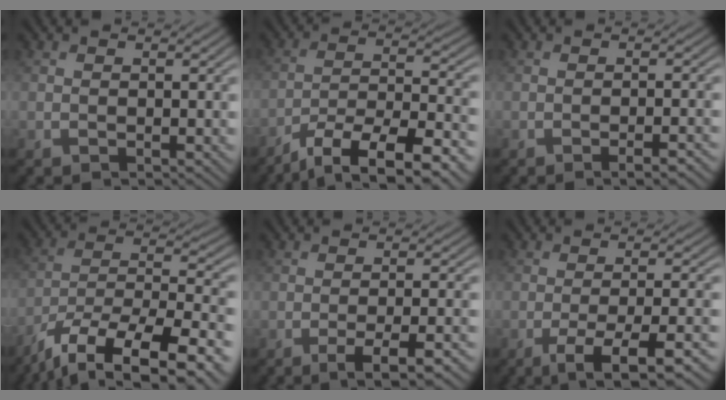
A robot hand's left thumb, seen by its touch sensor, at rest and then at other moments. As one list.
[{"total": 11.9, "force": [-8.3, 3.3, 7.8], "torque": [-0.145, -0.011, -0.131]}, {"total": 2.7, "force": [-1.7, 0.4, 2.1], "torque": [-0.028, 0.009, -0.032]}, {"total": 16.0, "force": [-10.7, 5.7, 10.4], "torque": [-0.179, -0.031, -0.163]}, {"total": 5.5, "force": [-2.9, 0.8, 4.5], "torque": [-0.065, 0.009, -0.046]}, {"total": 7.9, "force": [-4.2, 1.5, 6.6], "torque": [-0.097, 0.002, -0.060]}]